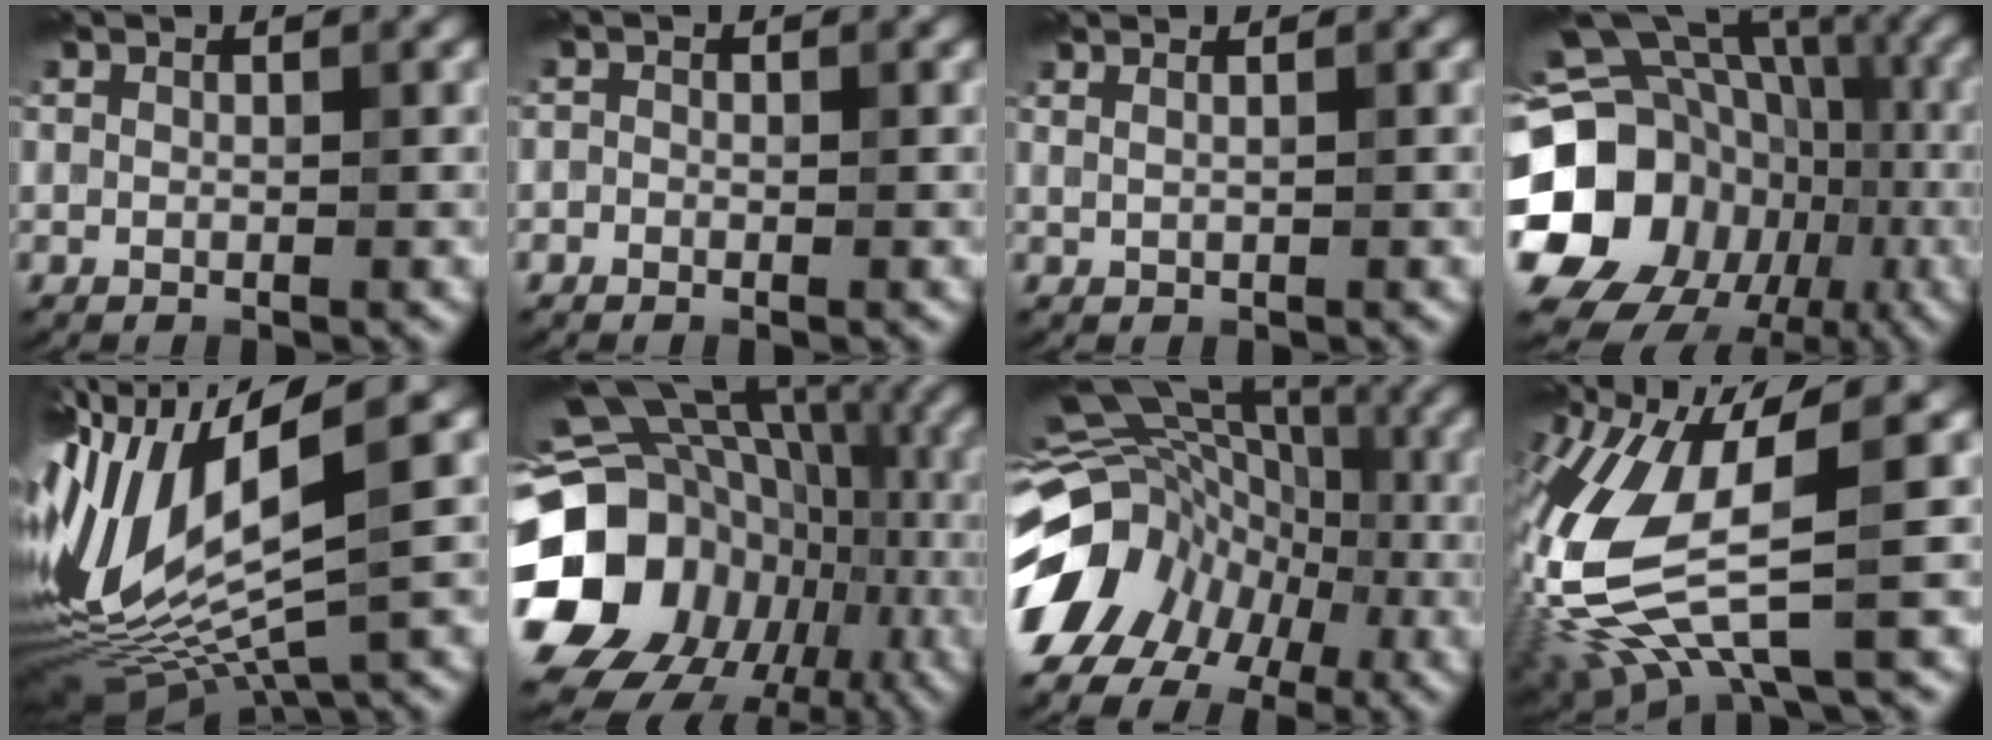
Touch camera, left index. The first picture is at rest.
{"total": 0.7, "force": [-0.6, 0.3, 0.0], "torque": [0.007, 0.000, -0.019]}
{"total": 1.1, "force": [0.9, 0.3, 0.7], "torque": [-0.008, 0.003, 0.007]}
{"total": 21.7, "force": [-4.2, 18.8, 10.1], "torque": [-0.181, -0.002, -0.102]}
{"total": 13.3, "force": [0.5, 4.1, 12.7], "torque": [-0.285, -0.001, 0.031]}
{"total": 19.0, "force": [-3.9, 15.8, 9.7], "torque": [-0.192, 0.003, -0.069]}
{"total": 14.7, "force": [-5.0, 12.0, 6.8], "torque": [-0.139, 0.003, -0.098]}
{"total": 11.0, "force": [-1.7, 3.6, 10.3], "torque": [-0.235, -0.020, -0.036]}